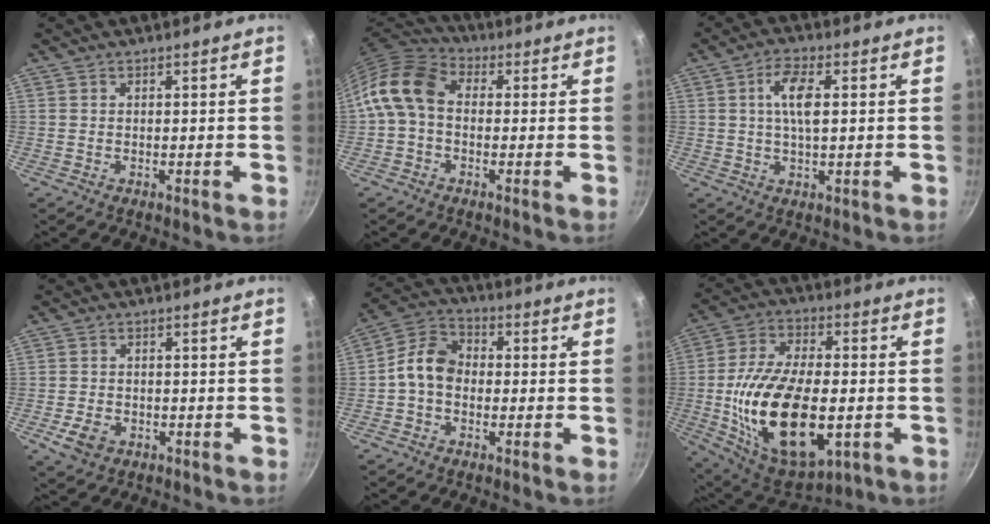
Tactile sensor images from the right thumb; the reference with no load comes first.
{"total": 10.2, "force": [-0.1, 7.4, 7.0], "torque": [-0.123, 0.032, -0.024]}
{"total": 6.7, "force": [1.2, 2.5, 6.1], "torque": [-0.120, 0.009, 0.019]}
{"total": 4.9, "force": [-2.1, 3.5, 2.8], "torque": [-0.051, 0.011, -0.032]}
{"total": 8.1, "force": [-1.1, 6.1, 5.2], "torque": [-0.073, 0.029, -0.042]}
{"total": 24.9, "force": [-4.2, 13.1, 20.8], "torque": [-0.373, 0.014, -0.059]}